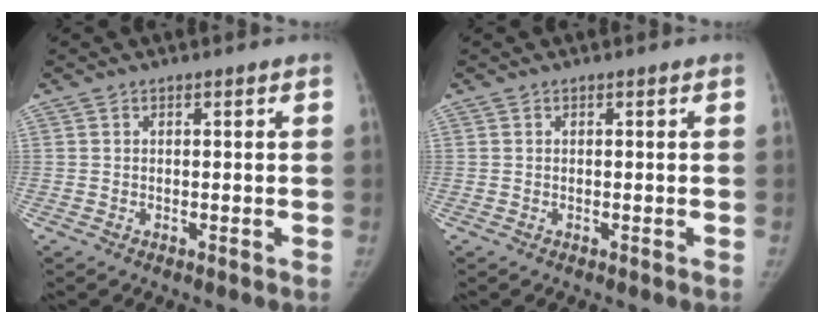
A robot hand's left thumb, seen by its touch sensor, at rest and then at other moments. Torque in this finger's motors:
{"motor_torque": [0.03, 0.03, 0.22, 0.03, 0.02]}